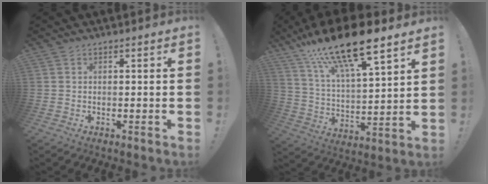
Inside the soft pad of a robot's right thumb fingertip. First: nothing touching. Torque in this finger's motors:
{"motor_torque": [1.27, 3.74, 1.90, 0.87, 0.17]}